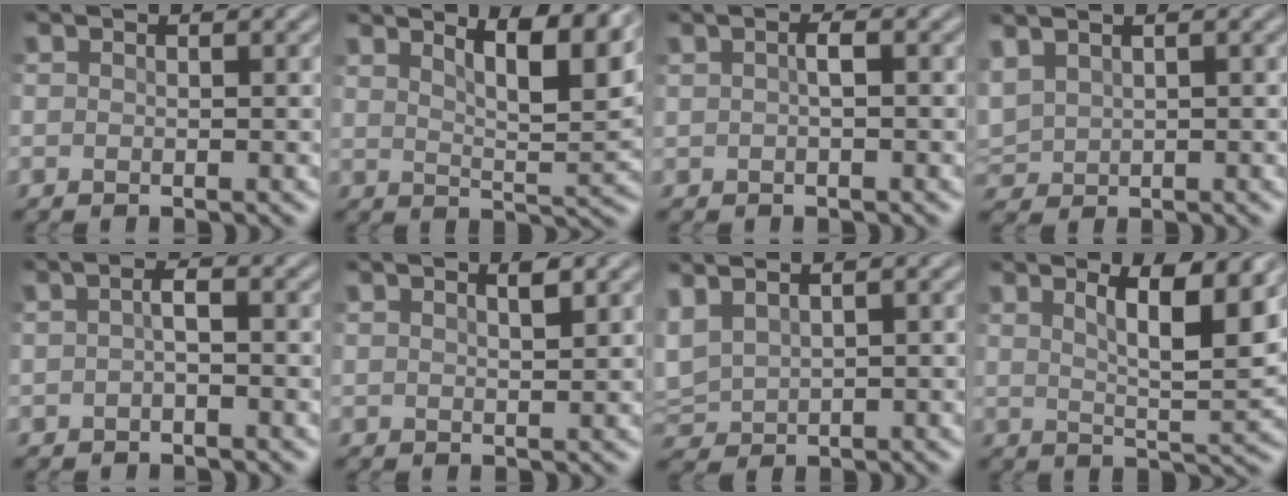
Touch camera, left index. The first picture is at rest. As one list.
[{"total": 7.1, "force": [4.6, 1.8, 5.1], "torque": [-0.074, 0.002, 0.067]}, {"total": 1.0, "force": [-0.1, 0.2, 0.9], "torque": [-0.023, 0.004, -0.003]}, {"total": 2.6, "force": [1.5, 1.5, 1.4], "torque": [-0.046, 0.008, 0.035]}, {"total": 1.3, "force": [-0.3, 0.4, 1.2], "torque": [-0.028, 0.002, -0.008]}, {"total": 1.6, "force": [1.1, 0.4, 1.1], "torque": [-0.016, 0.001, 0.016]}, {"total": 2.5, "force": [1.4, 1.5, 1.5], "torque": [-0.051, 0.008, 0.034]}, {"total": 6.8, "force": [3.4, 1.7, 5.6], "torque": [-0.081, -0.001, 0.057]}]